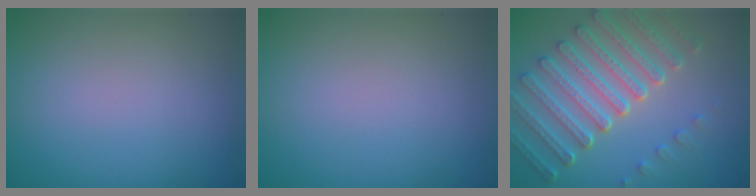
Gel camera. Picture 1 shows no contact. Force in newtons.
{"total": 0.0}
{"total": 7.1, "press": 5.3, "slide": 4.8}